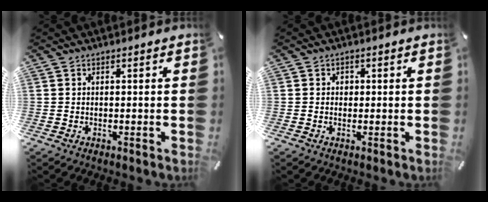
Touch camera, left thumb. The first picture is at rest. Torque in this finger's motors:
{"motor_torque": [0.18, 0.35, 0.01, -0.16, 0.00]}